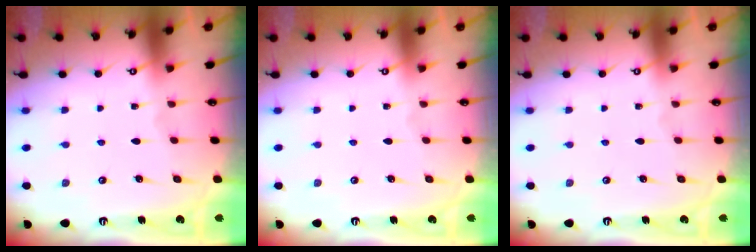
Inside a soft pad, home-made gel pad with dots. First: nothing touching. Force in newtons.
{"total": 0.0}
{"total": 0.0}